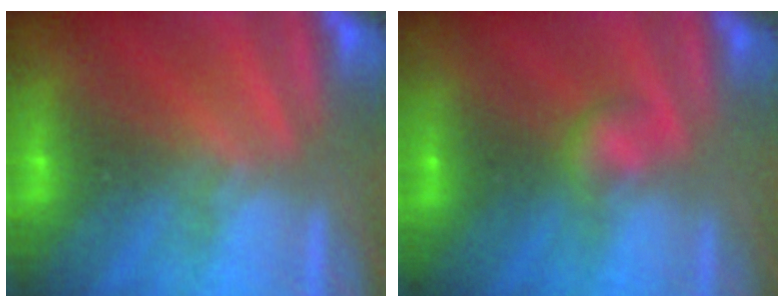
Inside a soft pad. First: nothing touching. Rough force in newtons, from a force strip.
{"total": 2.2}